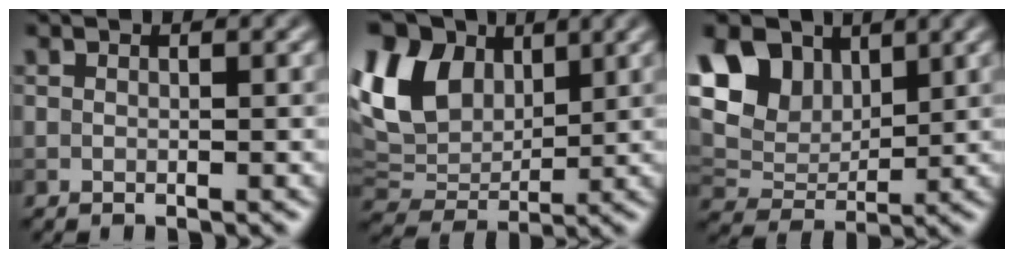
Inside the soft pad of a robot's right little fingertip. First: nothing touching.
{"total": 10.0, "force": [3.8, 6.8, 6.3], "torque": [-0.144, 0.015, 0.064]}
{"total": 8.5, "force": [4.1, 5.7, 4.8], "torque": [-0.114, 0.015, 0.068]}